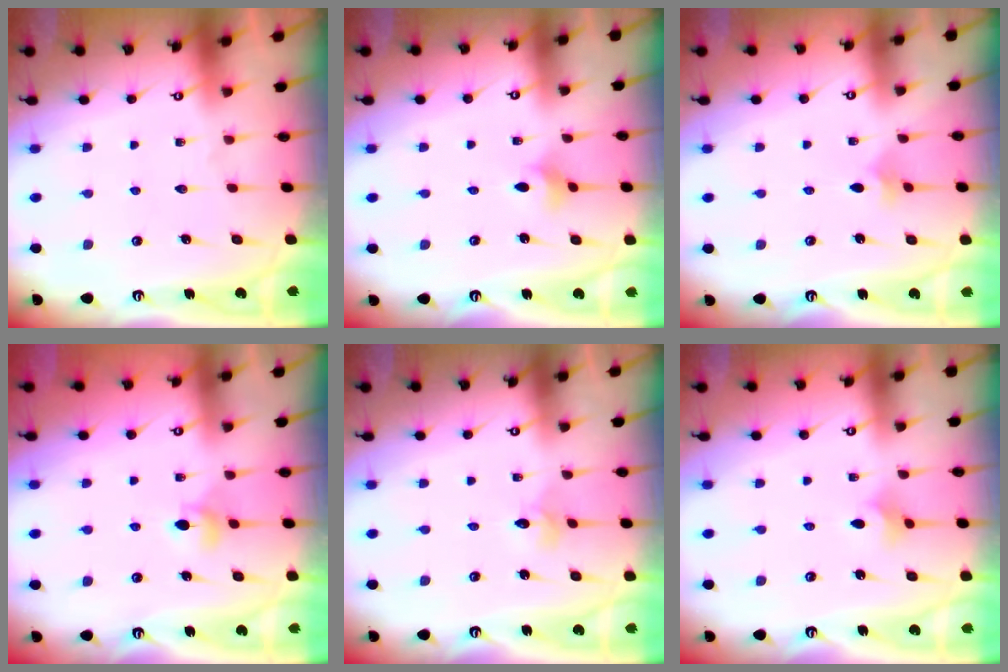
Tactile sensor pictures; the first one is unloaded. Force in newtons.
{"total": 2.8, "press": 2.7, "slide": 0.7}
{"total": 2.5, "press": 2.4, "slide": 0.6}
{"total": 5.1, "press": 5.1, "slide": 0.7}
{"total": 2.4, "press": 2.4, "slide": 0.2}
{"total": 3.3, "press": 3.2, "slide": 0.7}